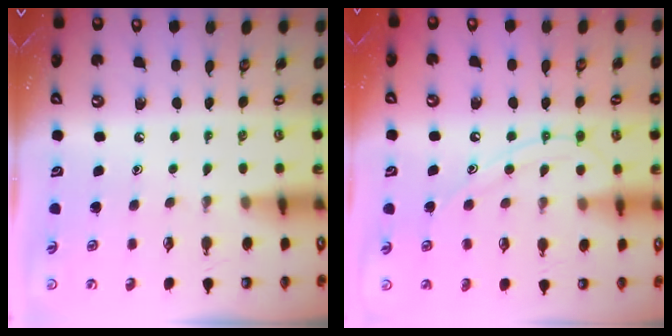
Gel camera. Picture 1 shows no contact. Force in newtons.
{"total": 10.7, "press": 10.7, "slide": 0.9}